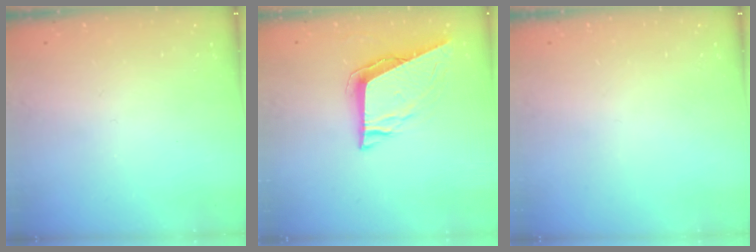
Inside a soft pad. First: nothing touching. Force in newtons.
{"total": 9.0, "press": 8.7, "slide": 2.5}
{"total": 0.0}